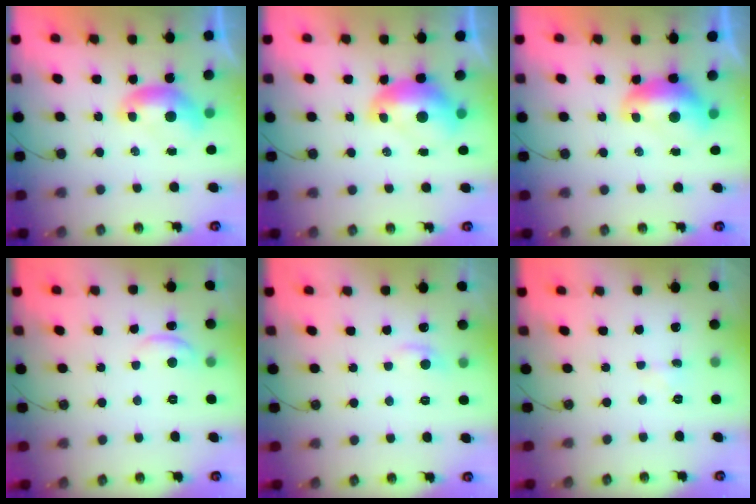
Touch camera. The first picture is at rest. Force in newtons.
{"total": 2.4, "press": 2.3, "slide": 0.7}
{"total": 1.6, "press": 1.5, "slide": 0.6}
{"total": 1.1, "press": 1.0, "slide": 0.6}
{"total": 0.6, "press": 0.3, "slide": 0.6}
{"total": 0.5, "press": 0.5, "slide": 0.2}